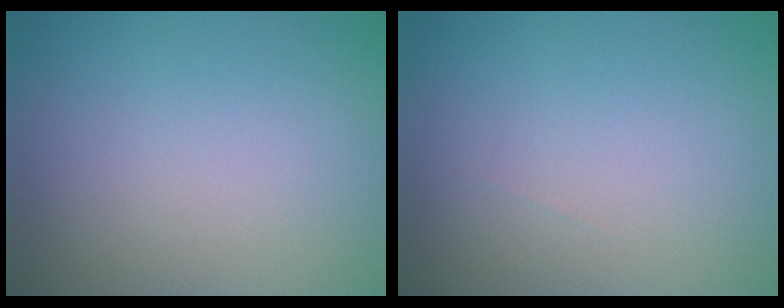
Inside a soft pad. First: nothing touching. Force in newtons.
{"total": 0.0}